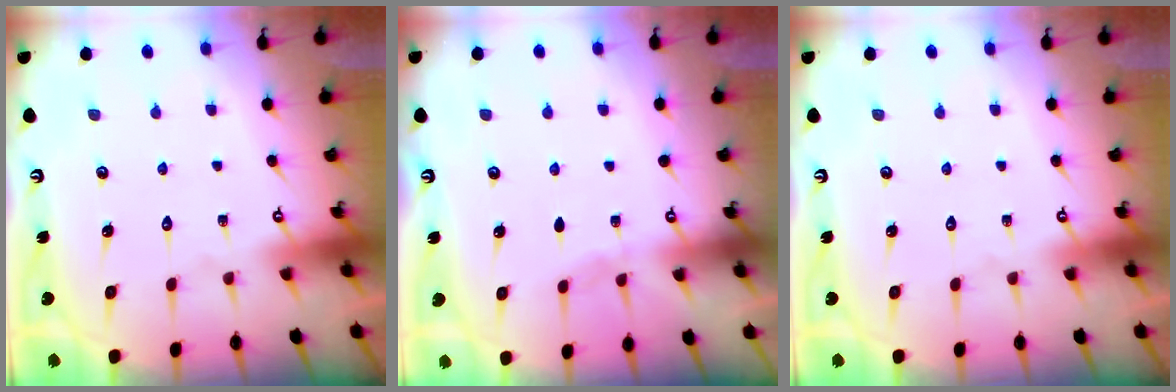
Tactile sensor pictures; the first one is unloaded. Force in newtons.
{"total": 1.5, "press": 1.4, "slide": 0.3}
{"total": 0.0}